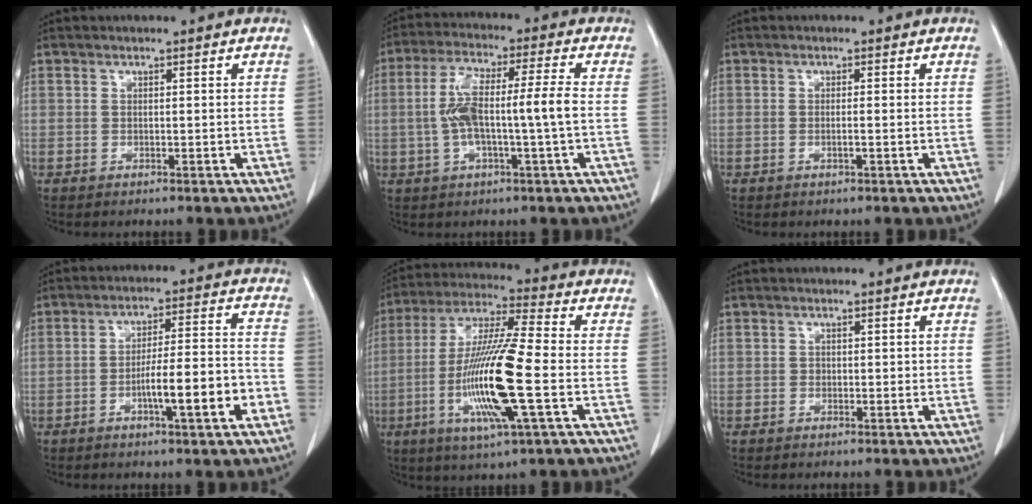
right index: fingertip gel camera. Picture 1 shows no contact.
{"total": 10.1, "force": [-0.8, 0.7, 10.0], "torque": [-0.199, 0.021, -0.019]}
{"total": 1.0, "force": [-0.3, 0.0, 1.0], "torque": [-0.022, -0.002, -0.003]}
{"total": 10.6, "force": [-4.0, 0.8, 9.8], "torque": [-0.149, 0.011, -0.062]}
{"total": 16.6, "force": [-3.9, 0.7, 16.1], "torque": [-0.328, -0.016, -0.077]}
{"total": 0.7, "force": [0.0, 0.6, 0.3], "torque": [-0.003, 0.002, 0.000]}